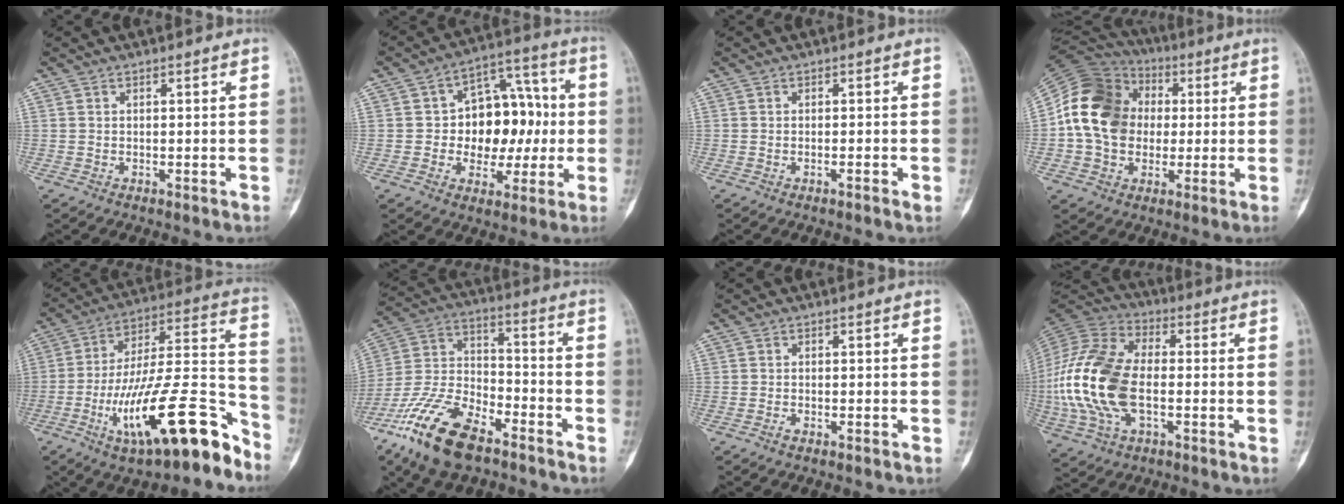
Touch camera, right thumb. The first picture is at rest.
{"total": 13.7, "force": [0.0, 9.5, 9.9], "torque": [-0.082, 0.035, 0.002]}
{"total": 1.0, "force": [-0.5, 0.0, 0.9], "torque": [-0.019, 0.002, -0.005]}
{"total": 17.5, "force": [1.1, 14.1, 10.3], "torque": [-0.172, 0.029, 0.015]}
{"total": 25.0, "force": [-13.6, 7.2, 19.6], "torque": [-0.288, 0.089, -0.219]}
{"total": 18.7, "force": [-12.2, 8.0, 11.8], "torque": [-0.243, 0.056, -0.229]}
{"total": 1.0, "force": [-0.8, 0.2, 0.6], "torque": [-0.016, 0.006, -0.011]}
{"total": 20.3, "force": [-2.7, 11.8, 16.3], "torque": [-0.351, 0.015, -0.049]}